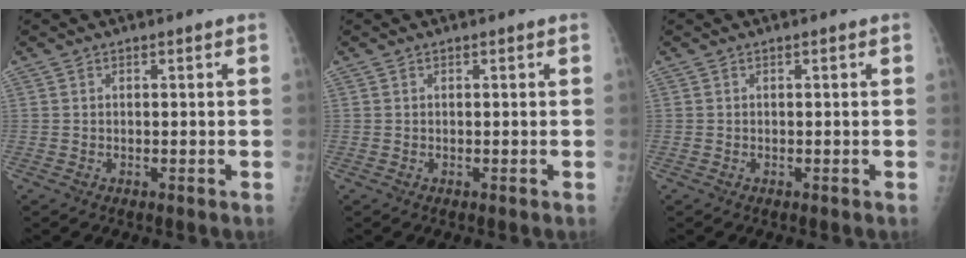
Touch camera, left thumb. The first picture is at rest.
{"total": 0.0}
{"total": 0.0}